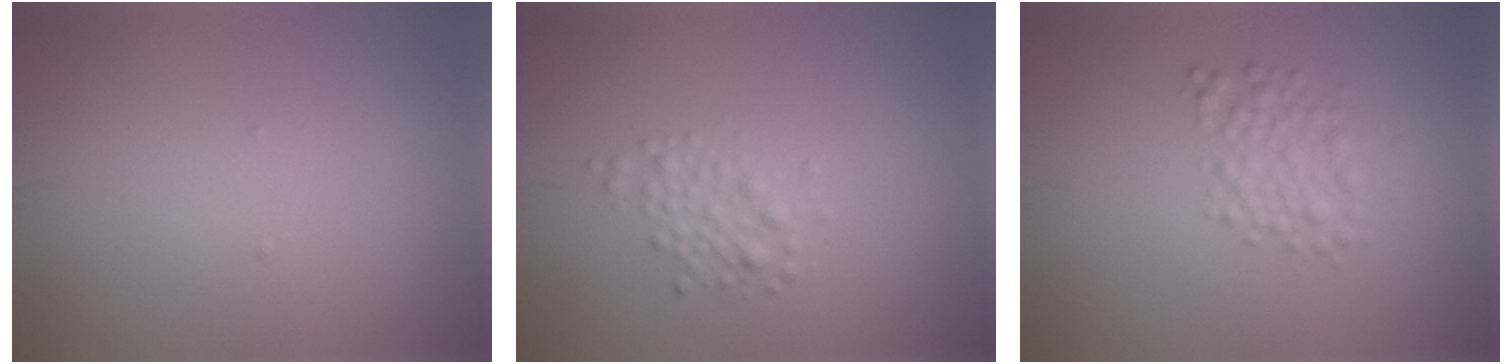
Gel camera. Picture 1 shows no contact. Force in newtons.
{"total": 1.9, "press": 1.9, "slide": 0.1}
{"total": 2.7, "press": 2.7, "slide": 0.1}